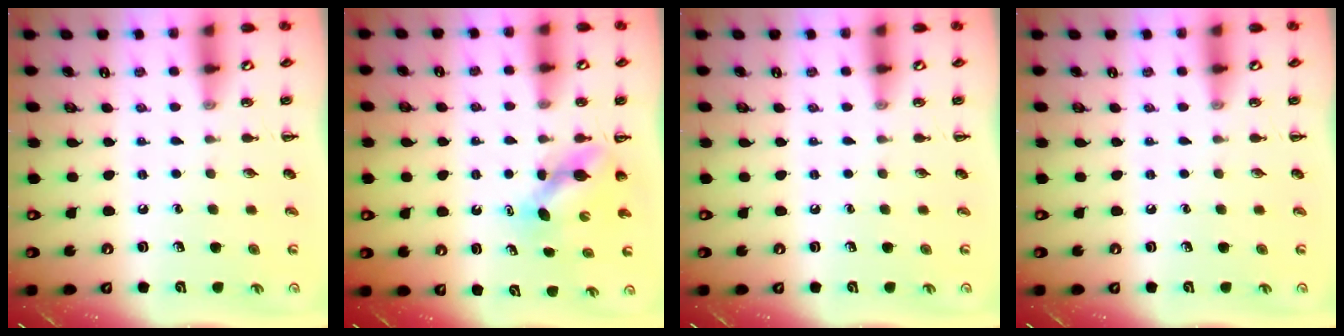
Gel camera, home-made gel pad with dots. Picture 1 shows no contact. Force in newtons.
{"total": 5.2, "press": 5.2, "slide": 0.3}
{"total": 0.0}
{"total": 0.0}